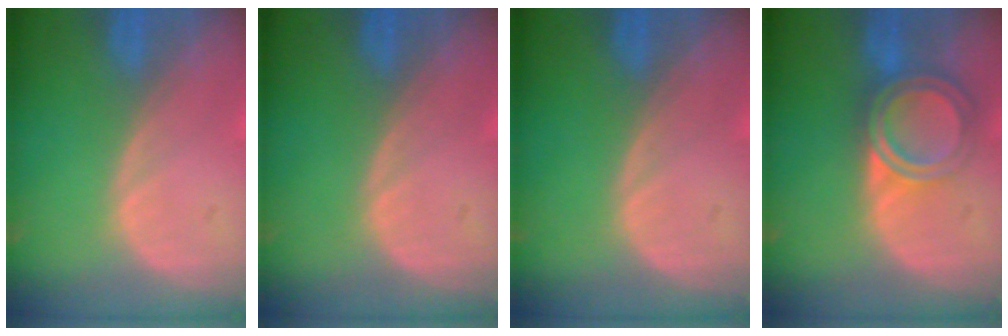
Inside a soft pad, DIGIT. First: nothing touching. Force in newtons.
{"total": 0.0}
{"total": 0.0}
{"total": 6.5, "press": 5.5, "slide": 3.4}